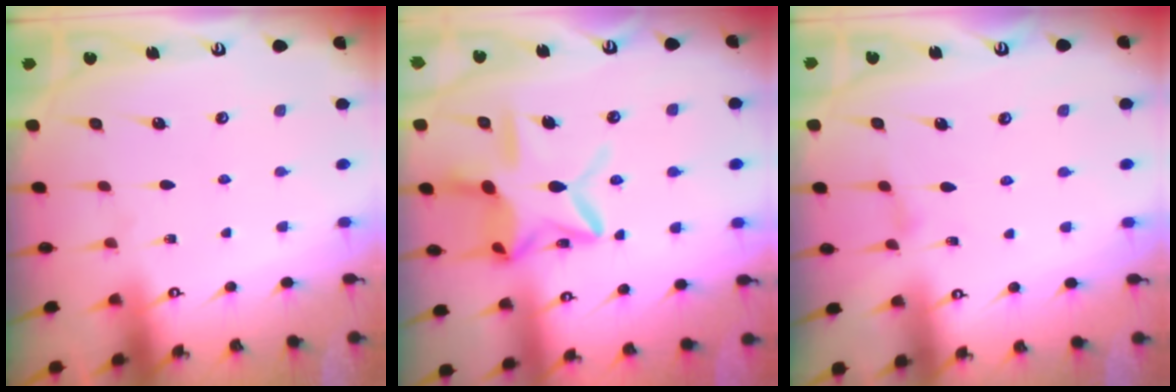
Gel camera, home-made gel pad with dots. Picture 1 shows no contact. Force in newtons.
{"total": 15.8, "press": 15.7, "slide": 1.1}
{"total": 2.9, "press": 2.9, "slide": 0.4}